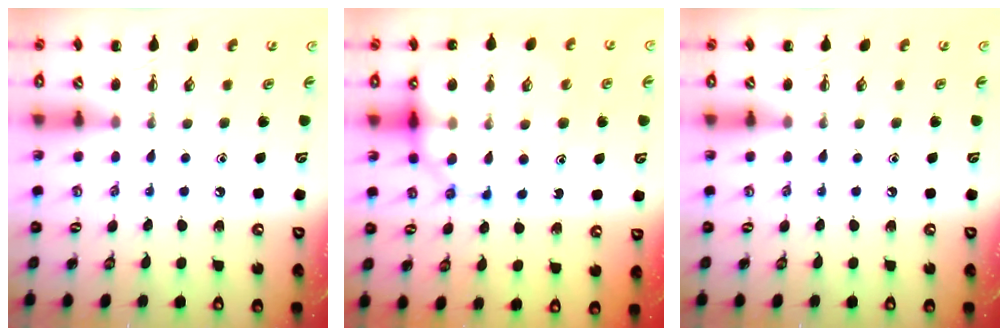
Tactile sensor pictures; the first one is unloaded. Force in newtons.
{"total": 14.1, "press": 13.8, "slide": 2.9}
{"total": 0.0}